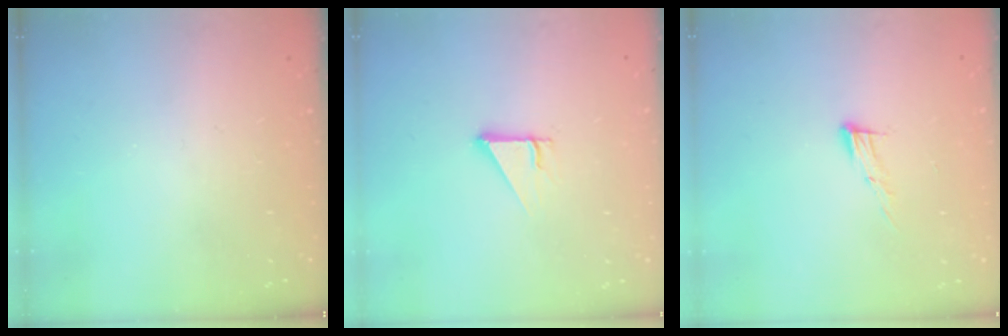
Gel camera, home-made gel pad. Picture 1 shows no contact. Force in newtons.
{"total": 2.5, "press": 2.5, "slide": 0.2}
{"total": 8.5, "press": 8.4, "slide": 1.5}